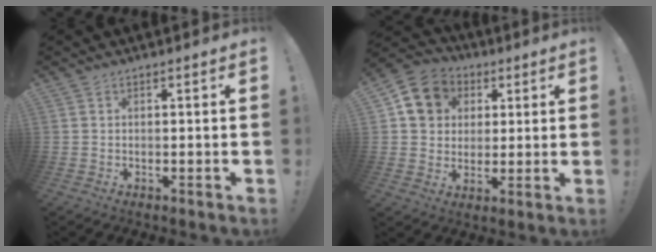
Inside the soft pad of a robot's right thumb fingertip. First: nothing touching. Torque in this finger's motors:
{"motor_torque": [0.53, 1.13, -0.12, 0.17, 0.00]}